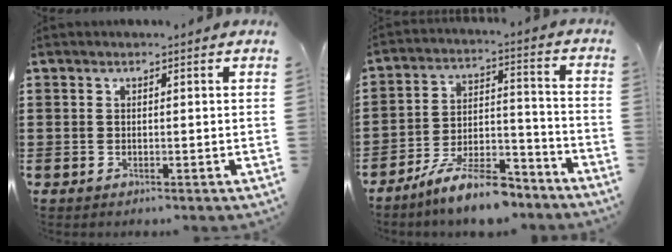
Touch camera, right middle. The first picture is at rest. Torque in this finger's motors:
{"motor_torque": [1.72, -0.42, 0.47, 0.14]}